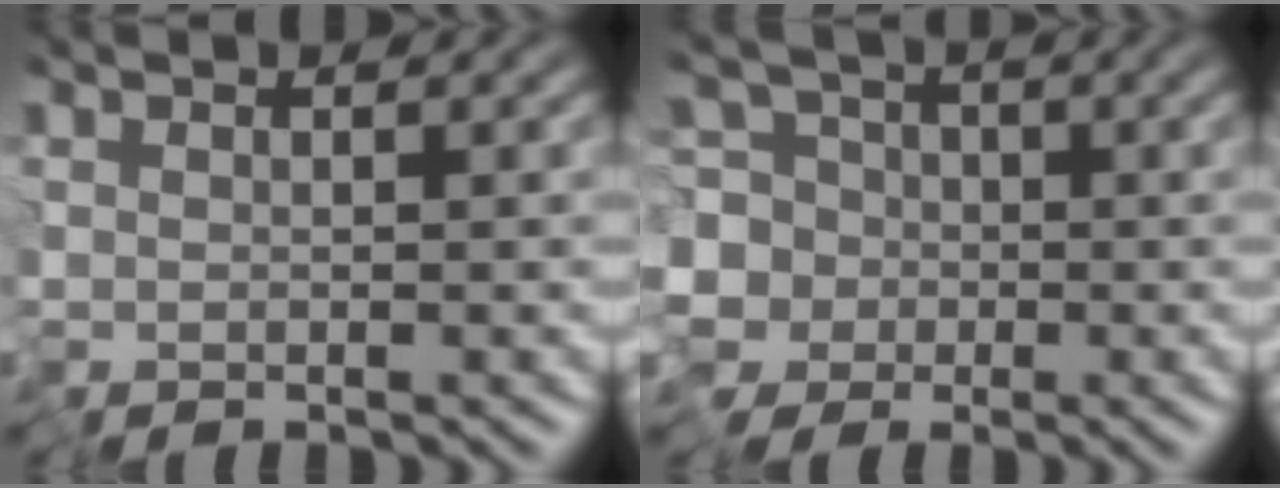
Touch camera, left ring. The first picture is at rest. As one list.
[{"total": 8.0, "force": [-0.4, 7.5, 2.9], "torque": [-0.046, 0.028, -0.066]}]